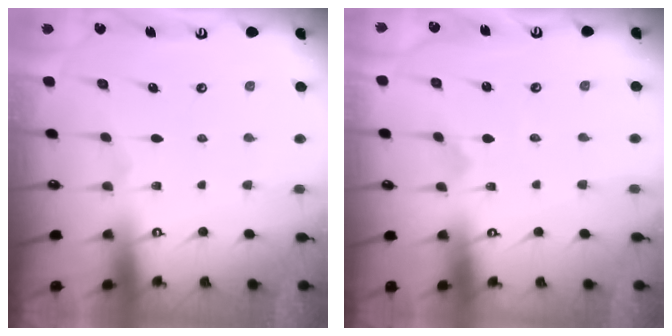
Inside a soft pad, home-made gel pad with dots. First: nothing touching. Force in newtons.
{"total": 0.0}